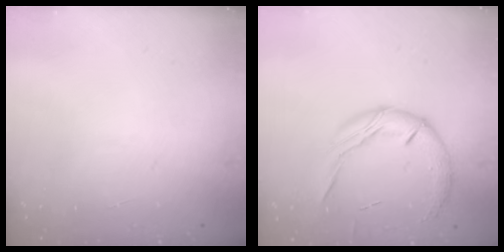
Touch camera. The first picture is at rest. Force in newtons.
{"total": 12.1, "press": 12.0, "slide": 1.1}